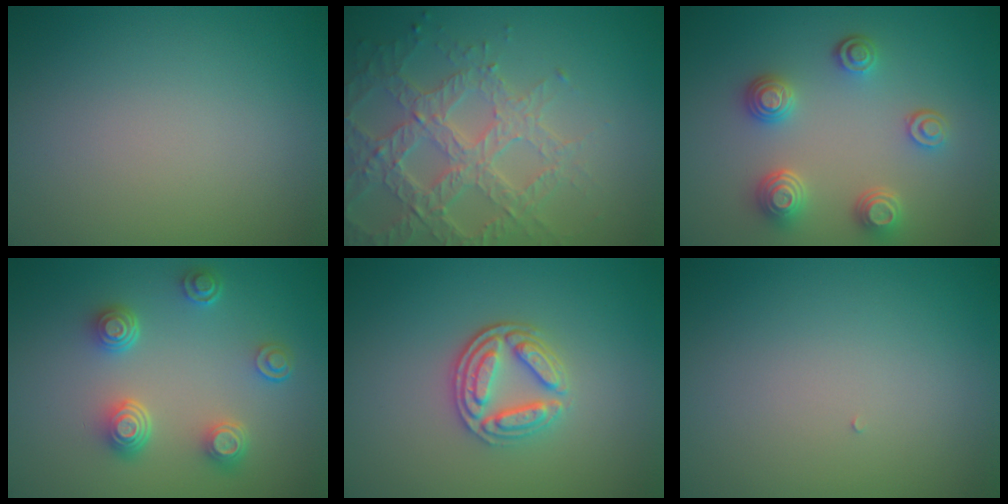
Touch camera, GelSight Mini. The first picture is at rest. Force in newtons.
{"total": 5.9, "press": 4.8, "slide": 3.4}
{"total": 3.7, "press": 3.2, "slide": 1.8}
{"total": 4.1, "press": 3.2, "slide": 2.6}
{"total": 3.6, "press": 3.1, "slide": 1.8}
{"total": 0.0}